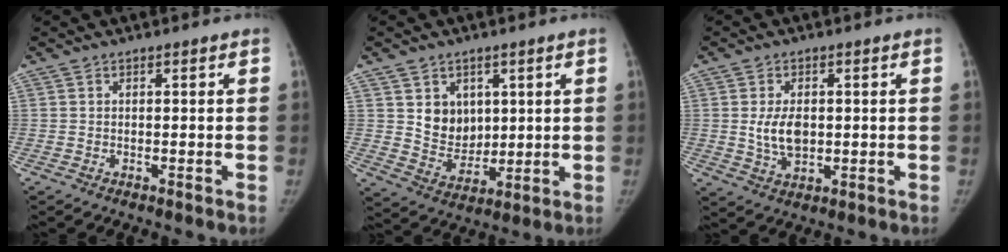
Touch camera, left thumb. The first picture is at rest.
{"total": 8.4, "force": [2.6, 6.7, 4.3], "torque": [-0.033, -0.026, 0.061]}
{"total": 6.1, "force": [0.3, 3.7, 4.8], "torque": [-0.080, -0.009, 0.013]}